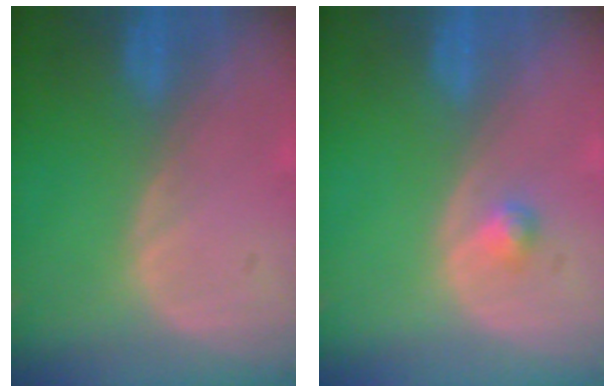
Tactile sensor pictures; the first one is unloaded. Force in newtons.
{"total": 1.3, "press": 1.2, "slide": 0.1}